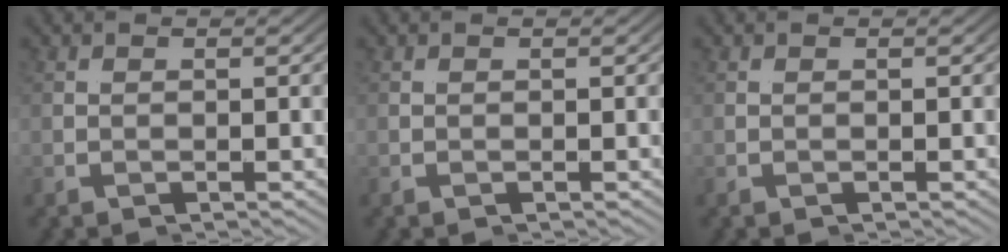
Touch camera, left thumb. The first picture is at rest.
{"total": 0.0}
{"total": 0.0}